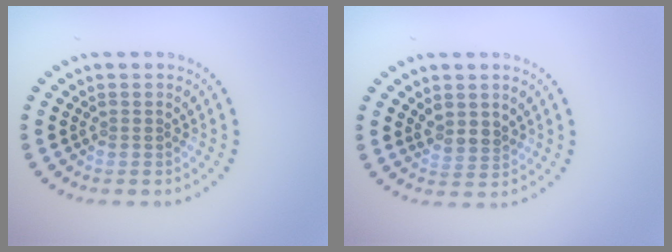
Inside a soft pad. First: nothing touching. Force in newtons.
{"total": 1.9, "press": 1.6, "slide": 1.1}